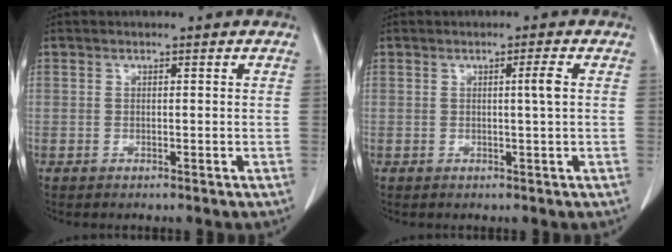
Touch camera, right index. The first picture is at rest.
{"total": 1.9, "force": [0.3, -0.5, 1.8], "torque": [-0.031, -0.001, 0.006]}